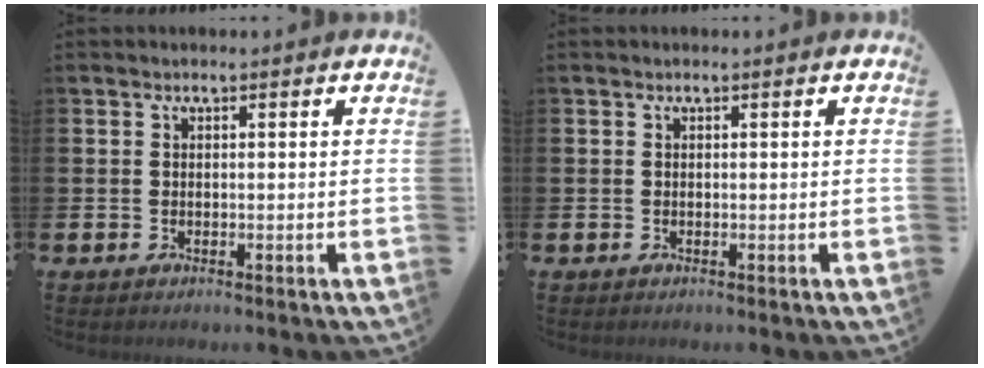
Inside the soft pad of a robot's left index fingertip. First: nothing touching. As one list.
[{"total": 0.0}]